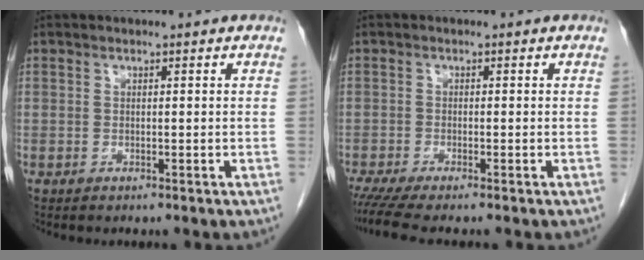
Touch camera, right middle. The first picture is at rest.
{"total": 4.3, "force": [-3.6, -0.3, 2.4], "torque": [-0.037, -0.012, -0.063]}